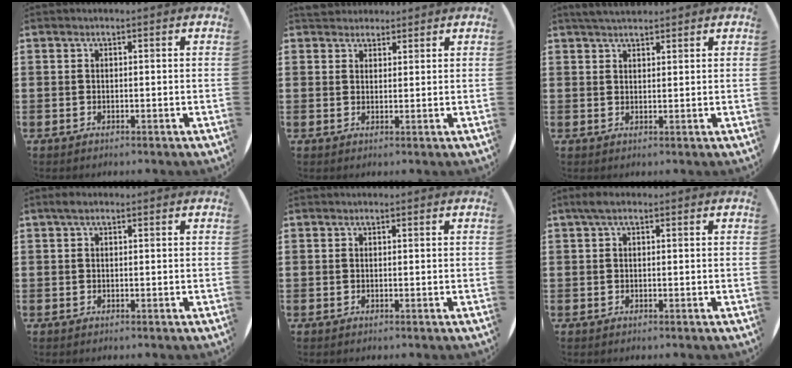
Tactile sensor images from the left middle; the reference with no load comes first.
{"total": 2.6, "force": [2.4, 0.9, -0.1], "torque": [0.007, -0.001, 0.045]}
{"total": 2.8, "force": [2.6, 0.6, 0.6], "torque": [-0.017, 0.000, 0.049]}
{"total": 0.8, "force": [0.4, 0.4, 0.6], "torque": [-0.011, 0.006, 0.006]}
{"total": 0.0}
{"total": 1.2, "force": [0.5, 0.5, 1.0], "torque": [-0.021, 0.006, 0.007]}